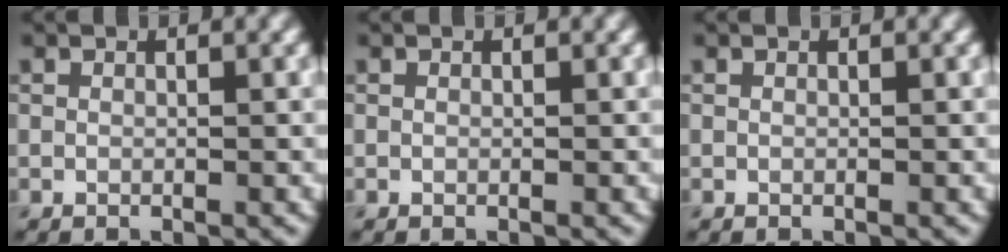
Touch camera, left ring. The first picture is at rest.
{"total": 0.0}
{"total": 0.0}